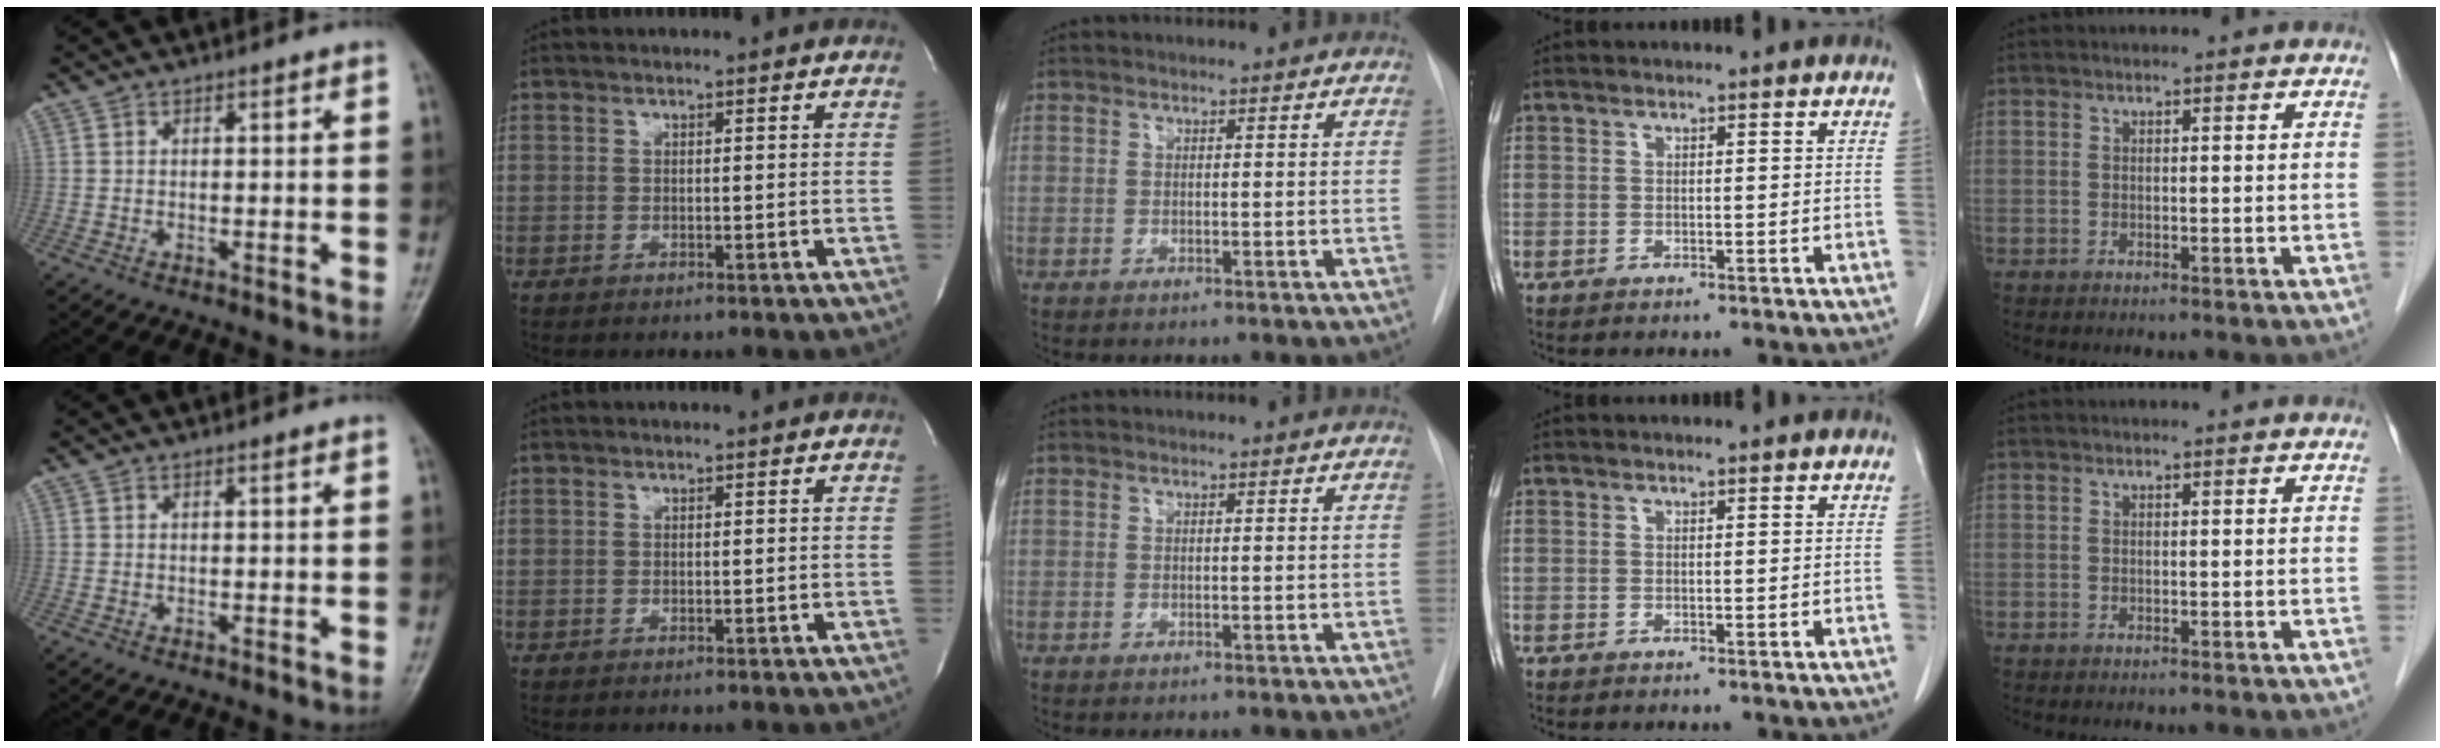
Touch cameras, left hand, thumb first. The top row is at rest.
{}